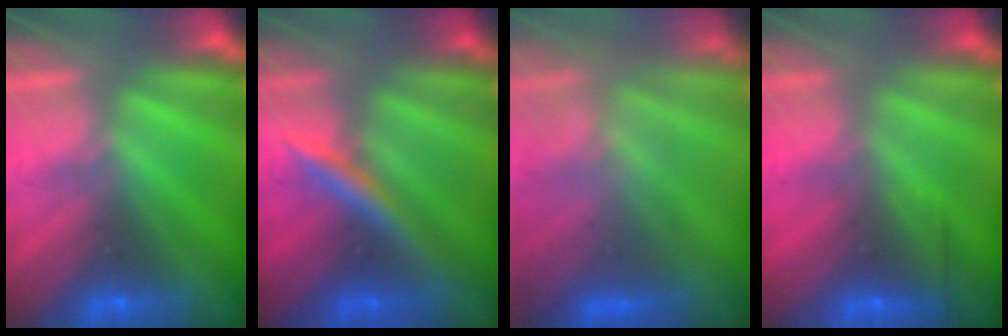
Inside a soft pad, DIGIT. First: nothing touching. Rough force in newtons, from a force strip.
{"total": 2.5}
{"total": 2.8}
{"total": 2.5}